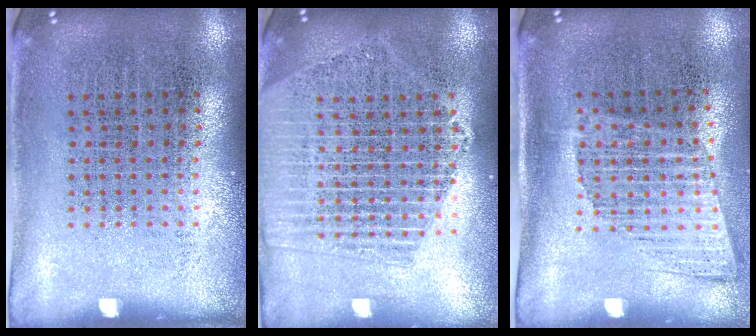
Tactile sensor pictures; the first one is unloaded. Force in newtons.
{"total": 2.1, "press": 1.9, "slide": 0.9}
{"total": 1.3, "press": 1.0, "slide": 0.8}